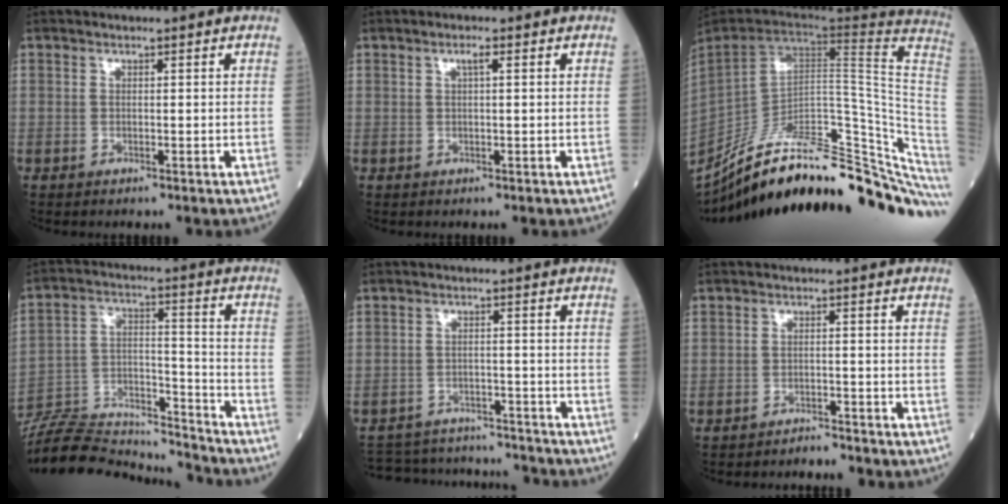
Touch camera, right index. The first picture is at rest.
{"total": 1.3, "force": [0.5, 0.1, 1.2], "torque": [-0.022, 0.002, 0.007]}
{"total": 36.3, "force": [-29.2, 5.4, 20.8], "torque": [-0.236, -0.026, -0.409]}
{"total": 19.4, "force": [-18.9, 2.3, 3.9], "torque": [-0.092, 0.023, -0.306]}
{"total": 14.6, "force": [-13.8, 3.7, 3.1], "torque": [-0.057, 0.013, -0.186]}
{"total": 2.5, "force": [-2.5, 0.4, -0.2], "torque": [0.005, -0.005, -0.036]}